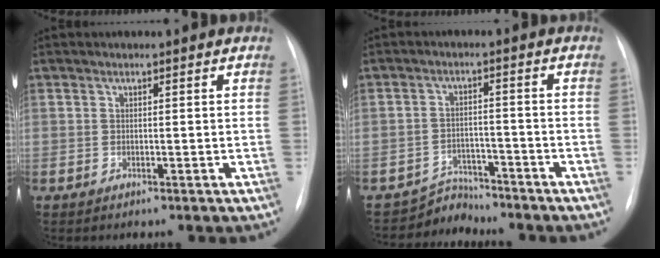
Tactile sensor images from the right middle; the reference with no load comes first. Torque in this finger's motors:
{"motor_torque": [0.33, -0.44, -0.05, -0.04]}